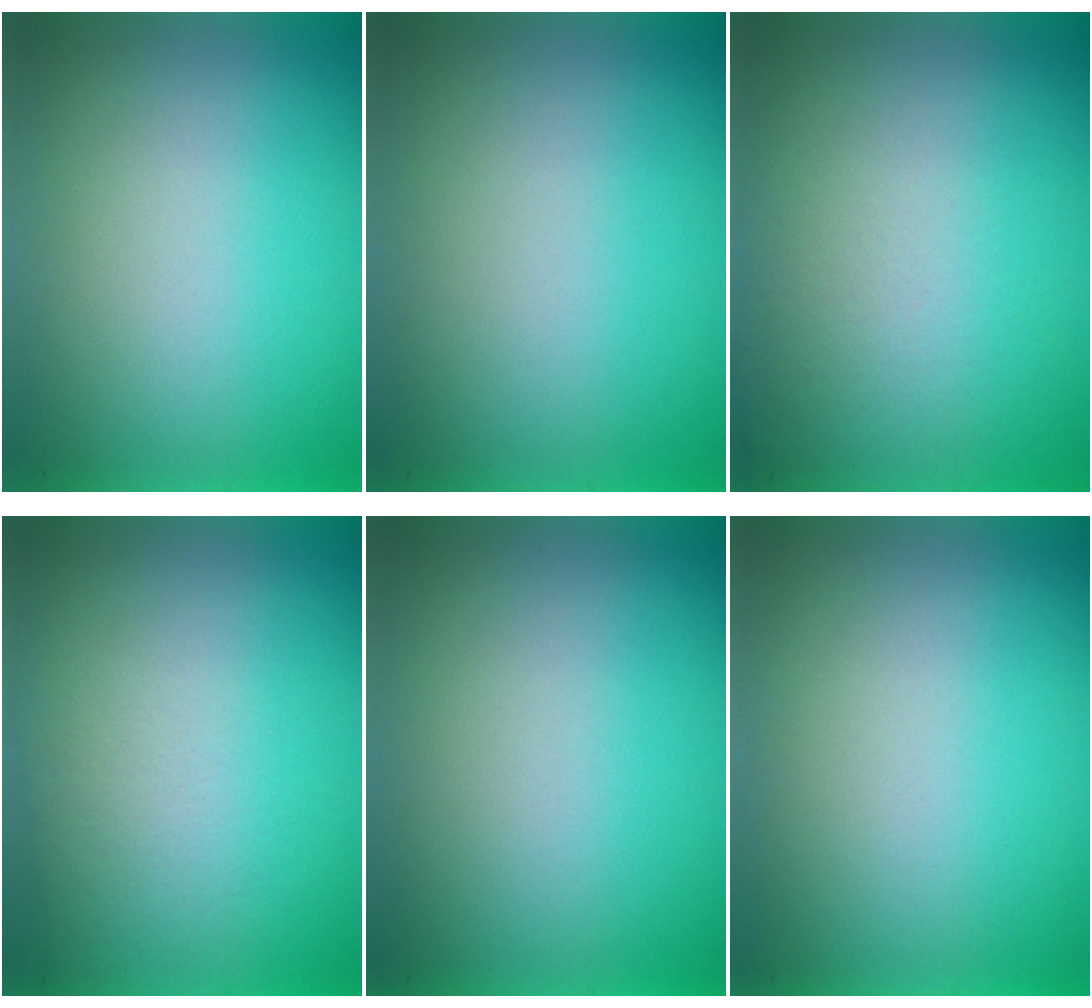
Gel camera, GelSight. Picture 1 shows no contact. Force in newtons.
{"total": 0.0}
{"total": 2.7}
{"total": 2.4}
{"total": 0.0}
{"total": 0.0}